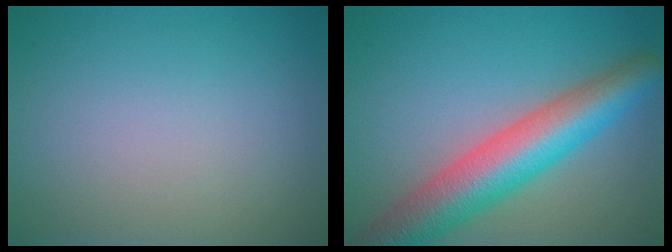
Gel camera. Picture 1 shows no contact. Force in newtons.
{"total": 8.7, "press": 8.7, "slide": 0.2}